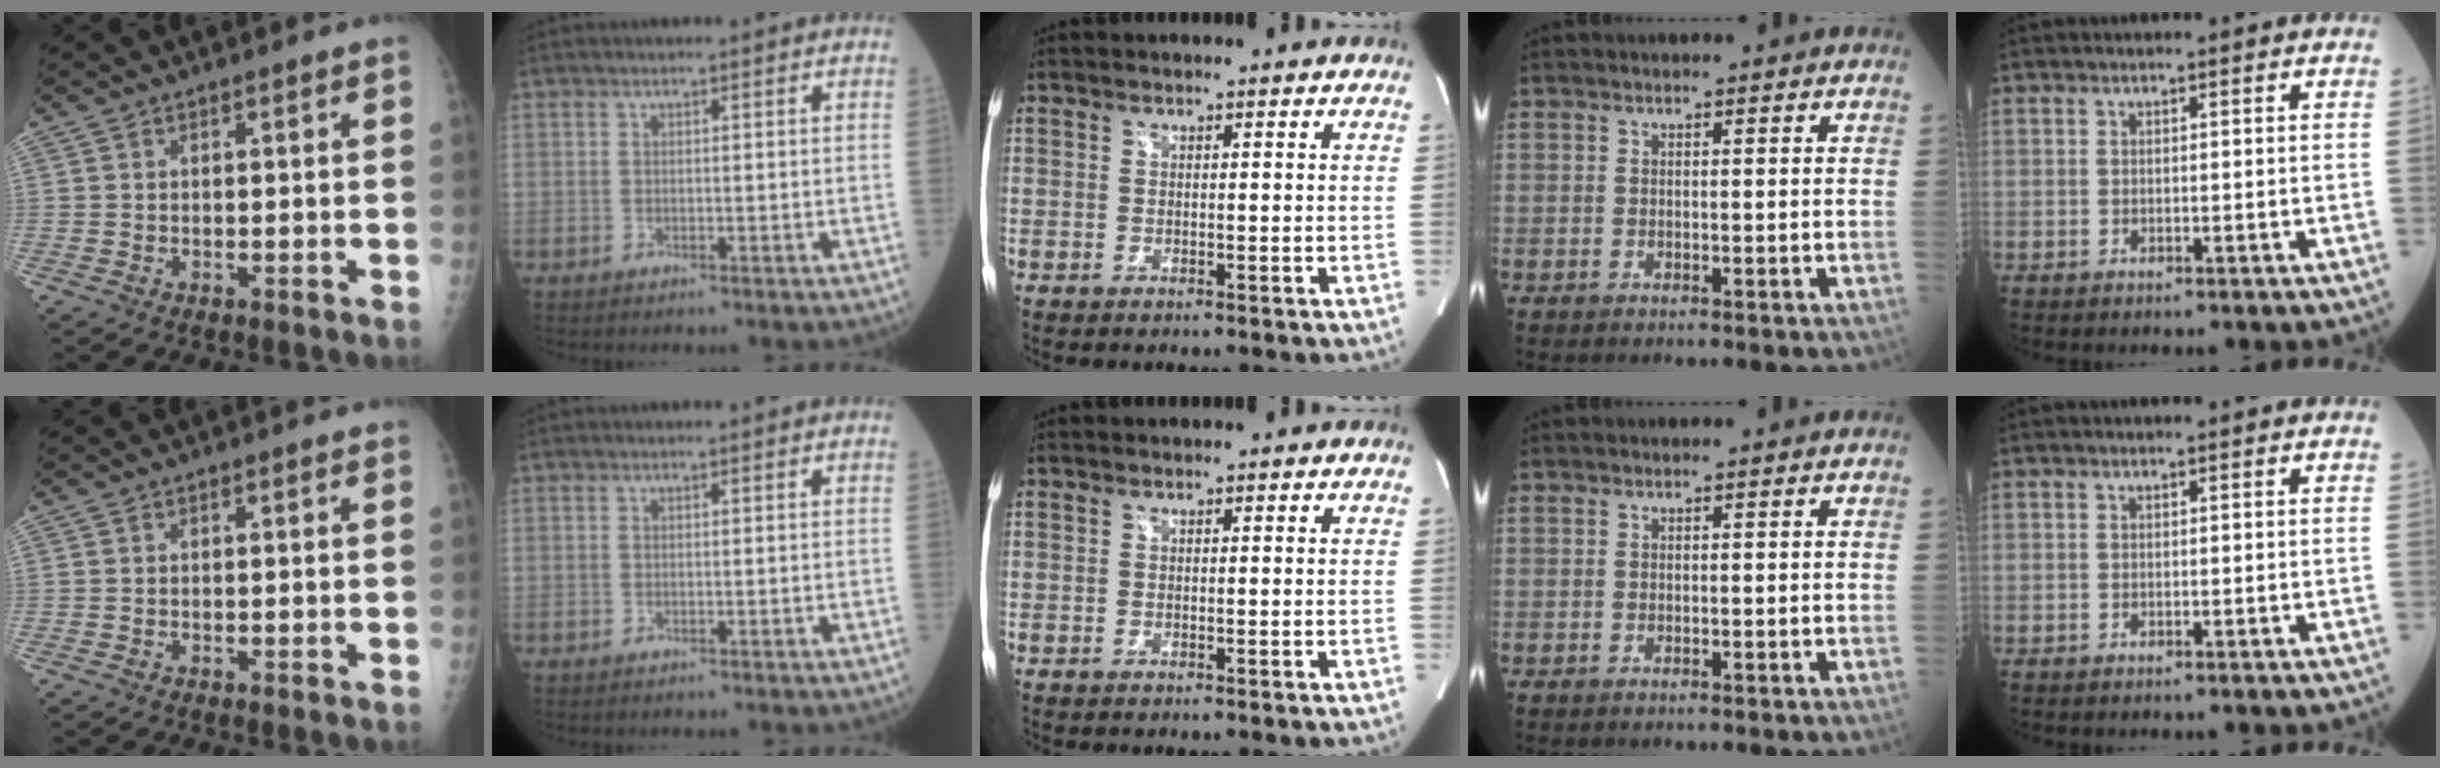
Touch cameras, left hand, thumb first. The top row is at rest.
{}